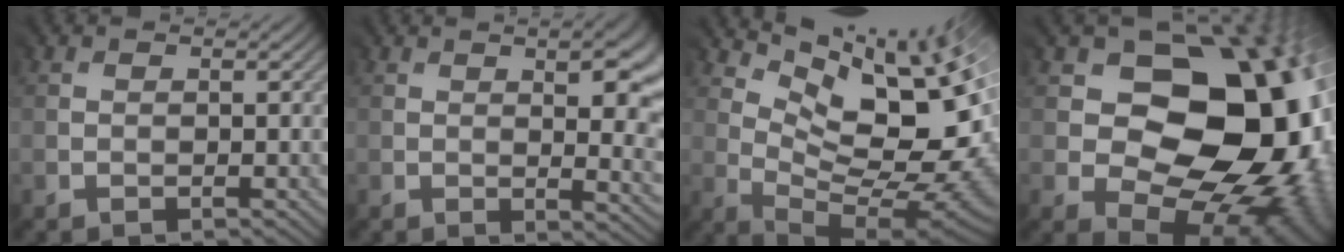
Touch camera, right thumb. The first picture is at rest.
{"total": 8.3, "force": [0.7, 2.9, 7.7], "torque": [-0.084, 0.016, 0.012]}
{"total": 12.5, "force": [4.9, 4.7, 10.4], "torque": [-0.172, -0.002, 0.107]}
{"total": 18.6, "force": [-0.3, 13.9, 12.4], "torque": [-0.129, -0.024, 0.010]}